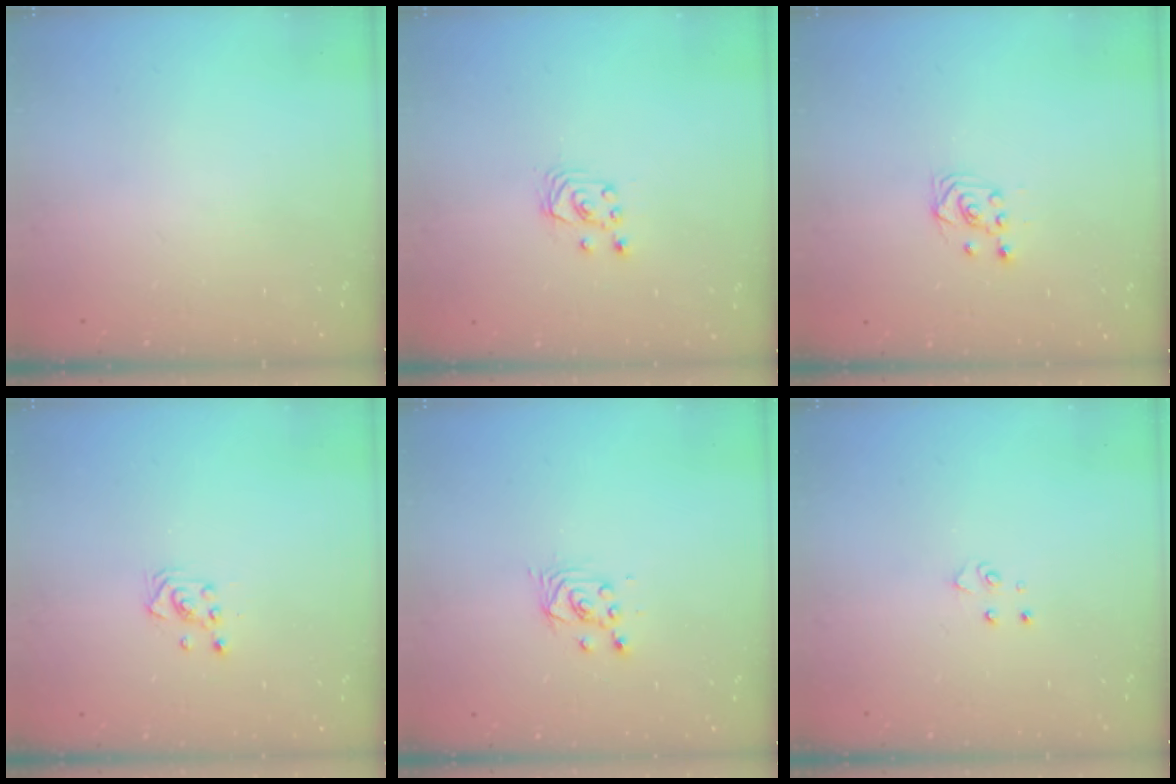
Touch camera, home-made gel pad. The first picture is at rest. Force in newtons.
{"total": 2.5, "press": 2.5, "slide": 0.3}
{"total": 2.5, "press": 2.2, "slide": 1.2}
{"total": 2.9, "press": 2.8, "slide": 0.3}
{"total": 2.6, "press": 2.6, "slide": 0.1}
{"total": 4.0, "press": 4.0, "slide": 0.4}